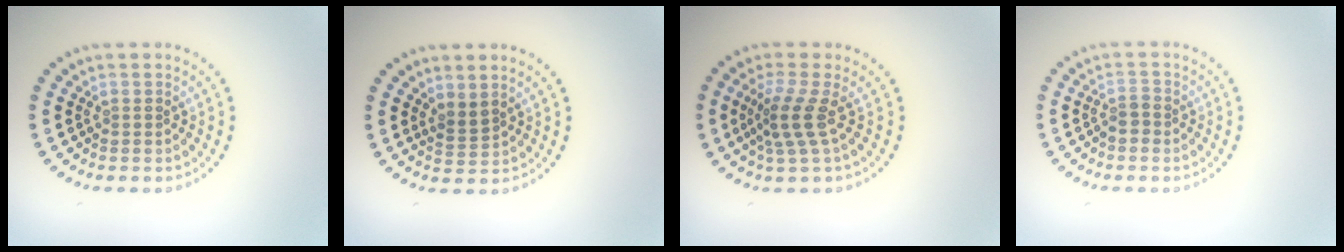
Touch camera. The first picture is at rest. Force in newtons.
{"total": 1.7, "press": 1.2, "slide": 1.2}
{"total": 3.0, "press": 2.2, "slide": 2.0}
{"total": 1.6, "press": 1.3, "slide": 0.9}